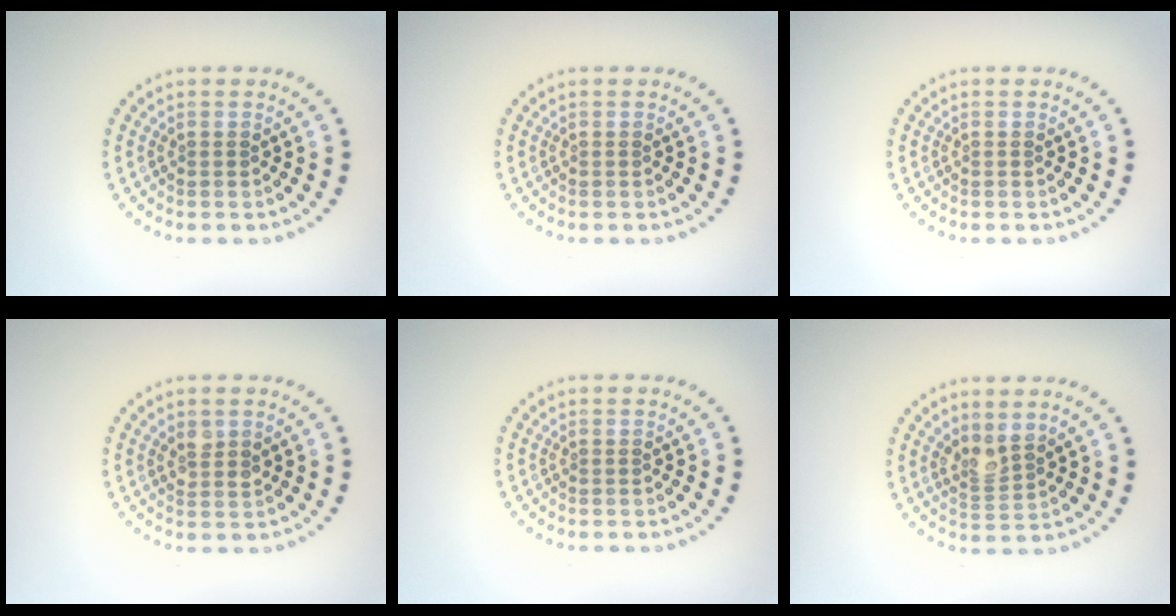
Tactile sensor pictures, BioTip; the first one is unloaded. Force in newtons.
{"total": 0.0}
{"total": 0.0}
{"total": 1.5, "press": 1.3, "slide": 0.7}
{"total": 0.0}
{"total": 2.1, "press": 1.6, "slide": 1.3}